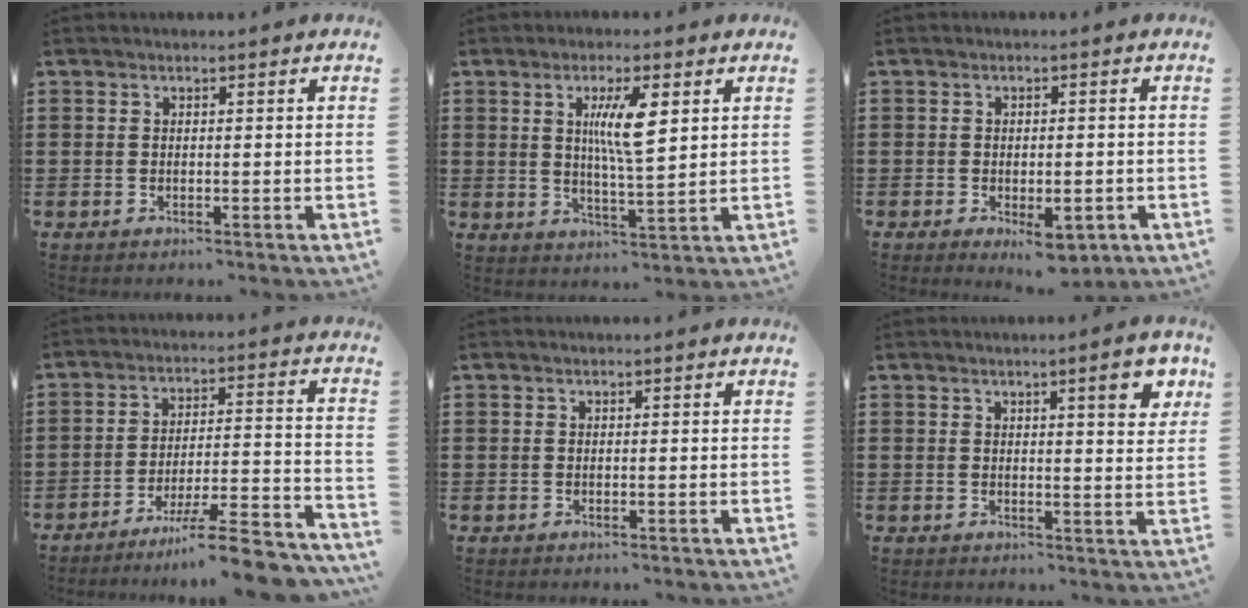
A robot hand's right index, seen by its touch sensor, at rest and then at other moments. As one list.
[{"total": 6.9, "force": [2.0, 1.4, 6.5], "torque": [-0.122, 0.000, 0.029]}, {"total": 4.0, "force": [-2.3, 1.7, 2.8], "torque": [-0.050, 0.000, -0.042]}, {"total": 8.5, "force": [-7.2, 0.1, 4.5], "torque": [-0.063, 0.007, -0.136]}, {"total": 0.0}, {"total": 5.8, "force": [2.9, 1.1, 4.9], "torque": [-0.061, -0.008, 0.040]}]